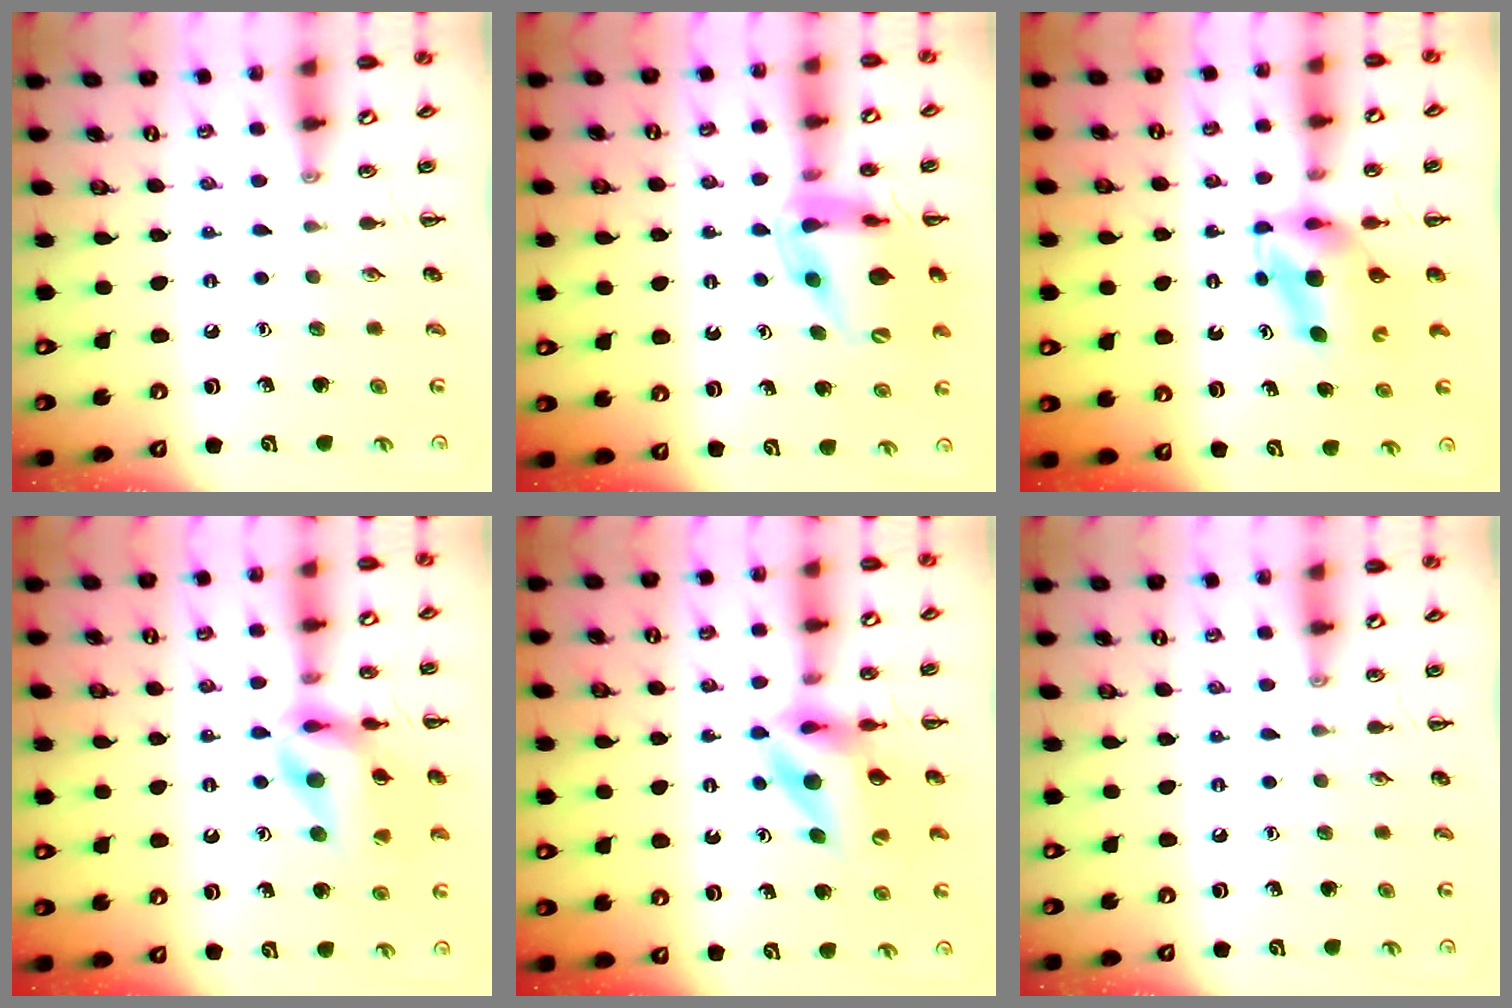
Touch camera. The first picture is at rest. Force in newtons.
{"total": 14.3, "press": 13.8, "slide": 3.6}
{"total": 5.6, "press": 5.4, "slide": 1.3}
{"total": 16.0, "press": 15.7, "slide": 2.7}
{"total": 11.4, "press": 10.7, "slide": 3.9}
{"total": 0.0}